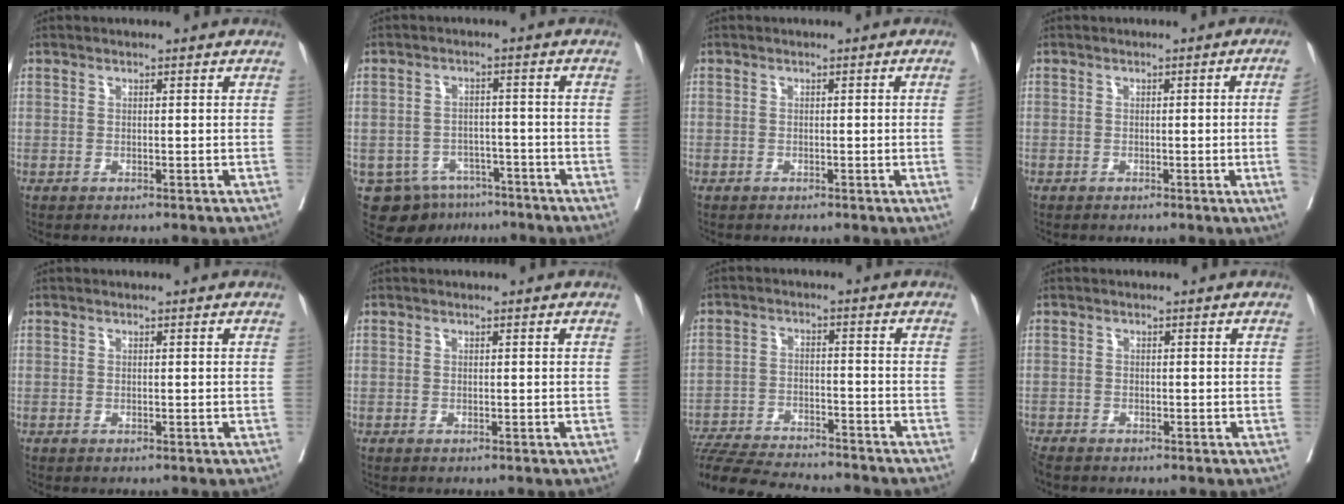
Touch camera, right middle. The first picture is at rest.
{"total": 8.1, "force": [-5.5, 5.5, 2.1], "torque": [-0.028, 0.011, -0.074]}
{"total": 1.2, "force": [-0.3, -0.4, 1.1], "torque": [-0.012, -0.001, -0.005]}
{"total": 4.0, "force": [-0.6, -1.5, 3.7], "torque": [-0.043, -0.008, -0.008]}
{"total": 0.0}
{"total": 0.0}
{"total": 17.6, "force": [-16.1, 2.1, 6.7], "torque": [-0.130, -0.026, -0.243]}
{"total": 2.5, "force": [-2.3, 0.4, 0.8], "torque": [-0.019, -0.010, -0.046]}